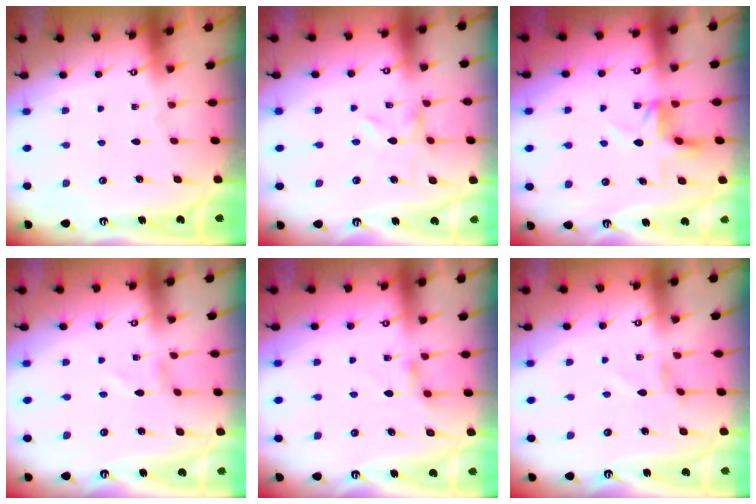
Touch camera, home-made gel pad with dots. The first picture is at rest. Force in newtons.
{"total": 0.0}
{"total": 4.2, "press": 4.2, "slide": 0.3}
{"total": 1.3, "press": 1.3, "slide": 0.1}
{"total": 3.7, "press": 3.7, "slide": 0.6}
{"total": 1.7, "press": 1.7, "slide": 0.2}